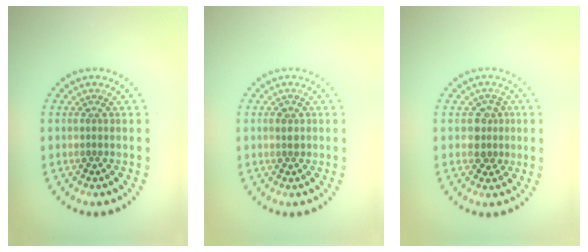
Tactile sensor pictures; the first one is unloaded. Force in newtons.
{"total": 1.1, "press": 1.1, "slide": 0.2}
{"total": 2.2, "press": 2.0, "slide": 0.9}